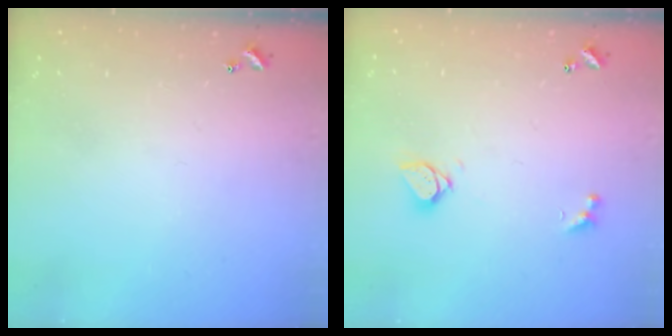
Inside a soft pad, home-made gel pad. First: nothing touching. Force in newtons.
{"total": 2.4, "press": 2.4, "slide": 0.3}